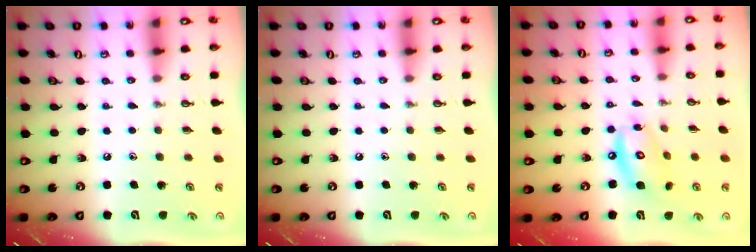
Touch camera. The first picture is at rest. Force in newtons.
{"total": 0.0}
{"total": 12.1, "press": 12.1, "slide": 1.0}